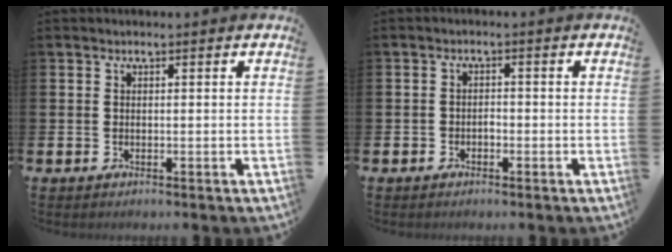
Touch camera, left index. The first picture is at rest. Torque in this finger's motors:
{"motor_torque": [-0.22, 0.12, -0.02, 0.03]}